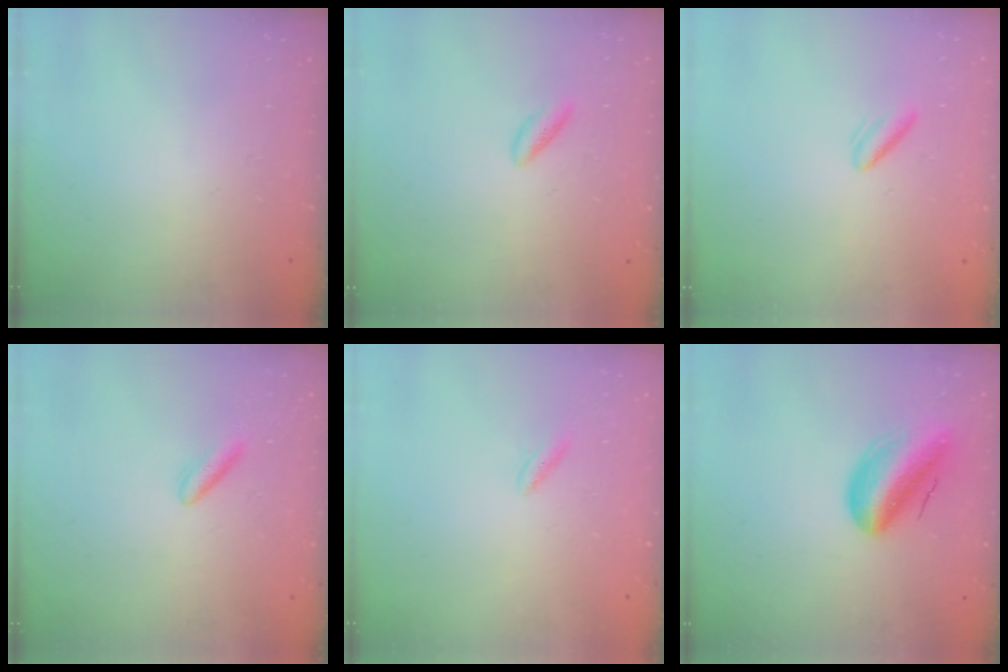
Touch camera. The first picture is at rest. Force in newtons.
{"total": 2.7, "press": 2.4, "slide": 1.2}
{"total": 3.0, "press": 2.7, "slide": 1.3}
{"total": 3.0, "press": 2.7, "slide": 1.2}
{"total": 1.3, "press": 1.2, "slide": 0.5}
{"total": 12.4, "press": 11.8, "slide": 3.7}